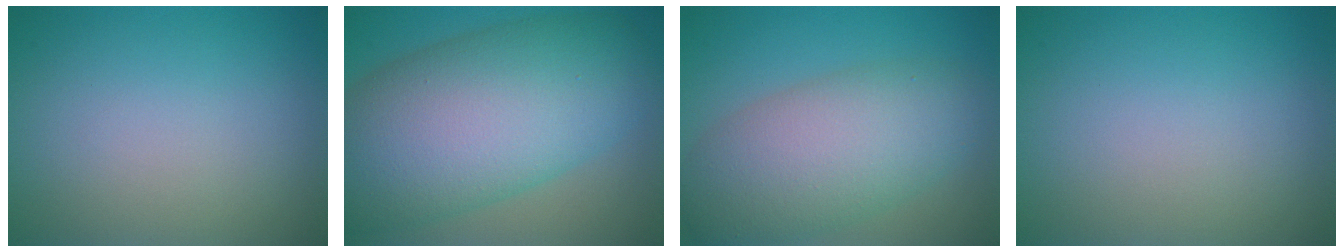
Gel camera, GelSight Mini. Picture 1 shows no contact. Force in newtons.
{"total": 13.6, "press": 13.6, "slide": 0.6}
{"total": 7.9, "press": 7.9, "slide": 0.3}
{"total": 0.0}